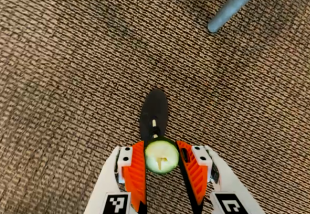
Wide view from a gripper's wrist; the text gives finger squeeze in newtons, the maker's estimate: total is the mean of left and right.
{"total": 7.4, "left": 7.4, "right": 7.3}